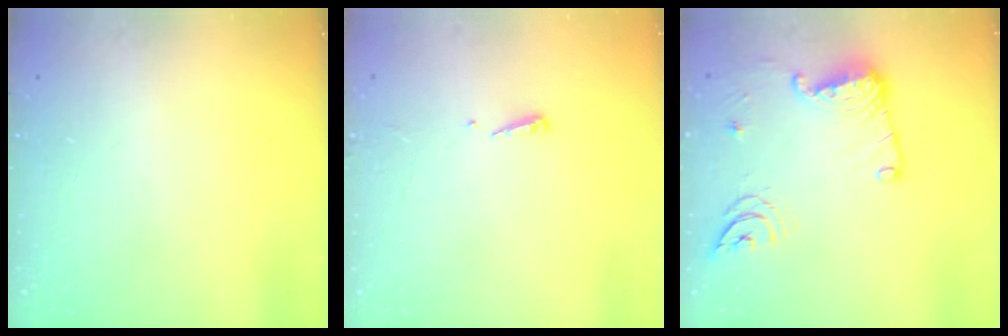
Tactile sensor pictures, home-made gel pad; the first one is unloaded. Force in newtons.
{"total": 2.4, "press": 2.4, "slide": 0.2}
{"total": 14.3, "press": 14.2, "slide": 1.4}